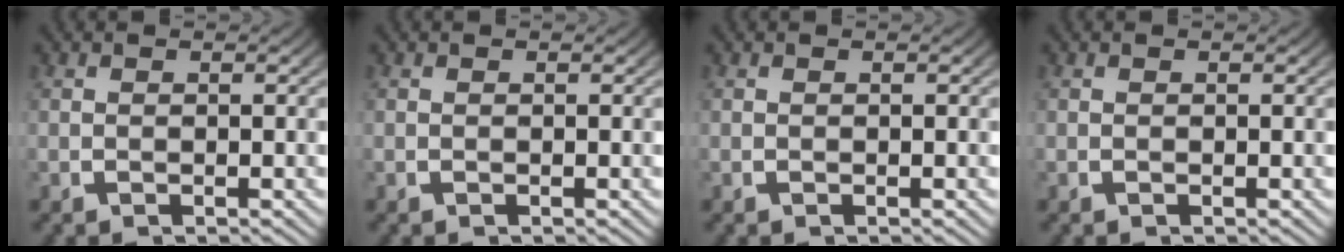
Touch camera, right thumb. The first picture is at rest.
{"total": 0.0}
{"total": 0.0}
{"total": 0.0}